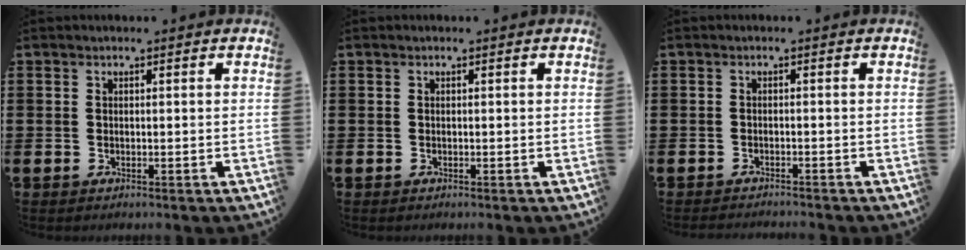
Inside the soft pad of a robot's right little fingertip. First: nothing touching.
{"total": 0.0}
{"total": 1.0, "force": [-1.0, -0.1, 0.0], "torque": [-0.002, 0.001, -0.020]}